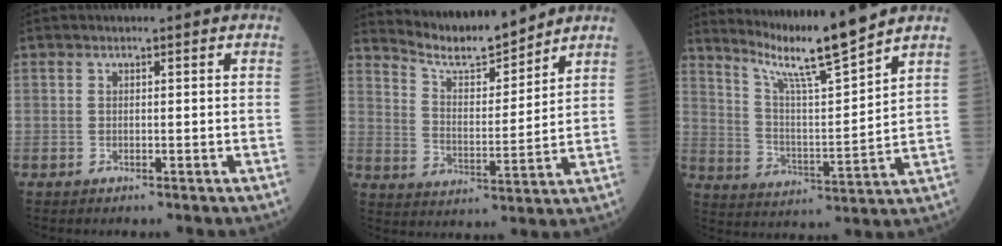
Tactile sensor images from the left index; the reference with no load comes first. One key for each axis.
{"total": 9.4, "fx": 9.2, "fy": 0.4, "fz": 1.9, "tx": -0.046, "ty": -0.003, "tz": 0.170}
{"total": 11.4, "fx": 10.0, "fy": -1.8, "fz": 5.1, "tx": -0.090, "ty": -0.016, "tz": 0.180}